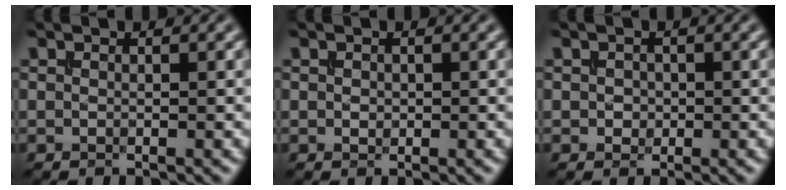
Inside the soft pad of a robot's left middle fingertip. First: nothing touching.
{"total": 0.5, "force": [0.0, 0.4, 0.2], "torque": [-0.007, -0.001, -0.001]}
{"total": 0.9, "force": [-0.1, 0.8, 0.4], "torque": [-0.009, -0.001, -0.003]}